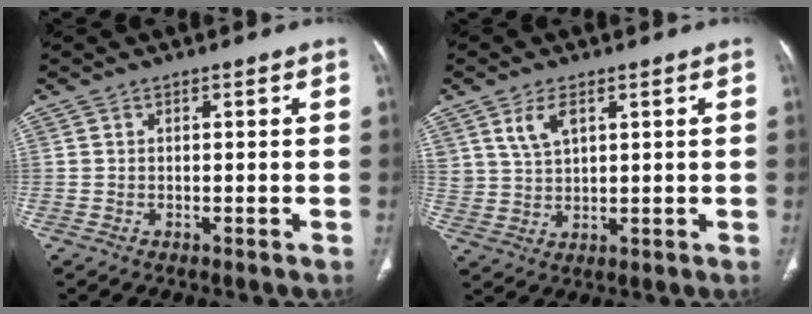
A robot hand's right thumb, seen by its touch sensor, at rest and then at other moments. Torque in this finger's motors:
{"motor_torque": [0.01, 0.04, 0.64, 0.47, 0.08]}